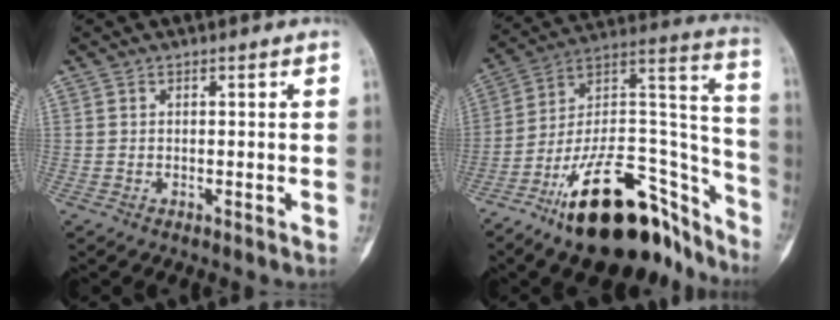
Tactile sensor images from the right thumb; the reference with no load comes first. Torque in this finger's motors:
{"motor_torque": [2.21, 0.66, 1.49, -1.28, 0.56]}